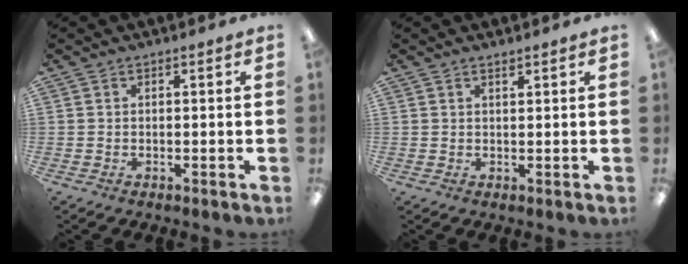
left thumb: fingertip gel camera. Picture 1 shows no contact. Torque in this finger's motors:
{"motor_torque": [-0.08, -0.11, -0.06, -0.04, -0.02]}